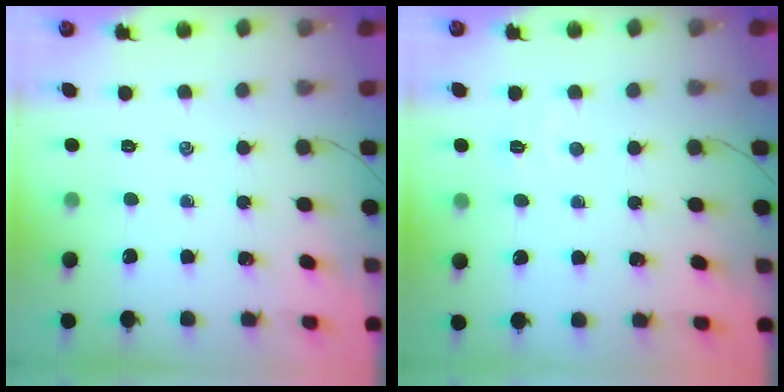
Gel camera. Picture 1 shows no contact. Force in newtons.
{"total": 2.5, "press": 2.4, "slide": 0.8}